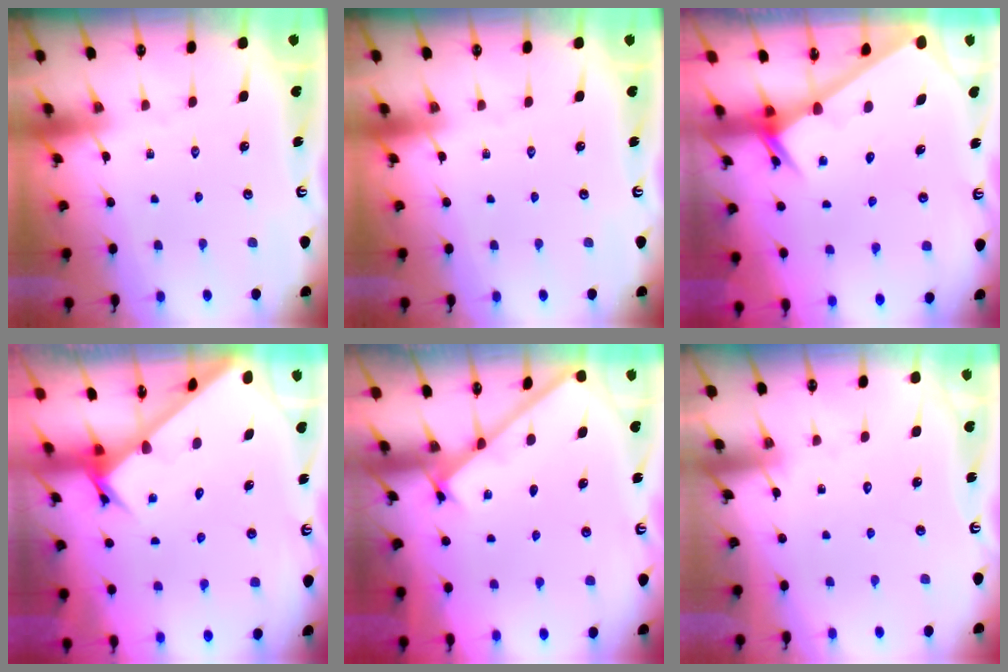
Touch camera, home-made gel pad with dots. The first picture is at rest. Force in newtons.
{"total": 0.0}
{"total": 2.5, "press": 2.5, "slide": 0.1}
{"total": 2.7, "press": 2.7, "slide": 0.2}
{"total": 3.1, "press": 3.1, "slide": 0.1}
{"total": 2.8, "press": 2.8, "slide": 0.2}